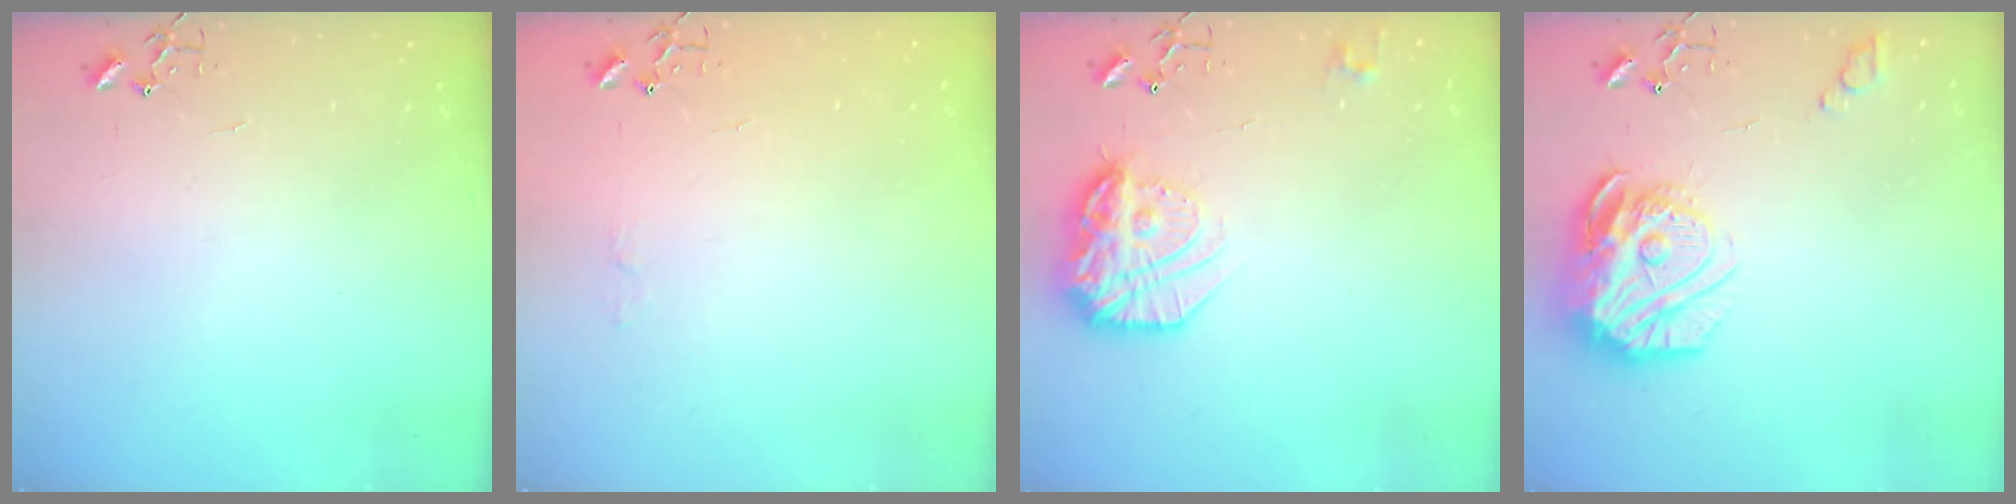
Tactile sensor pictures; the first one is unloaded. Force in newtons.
{"total": 3.3, "press": 3.2, "slide": 0.5}
{"total": 19.0, "press": 19.0, "slide": 1.7}
{"total": 20.9, "press": 20.8, "slide": 2.0}